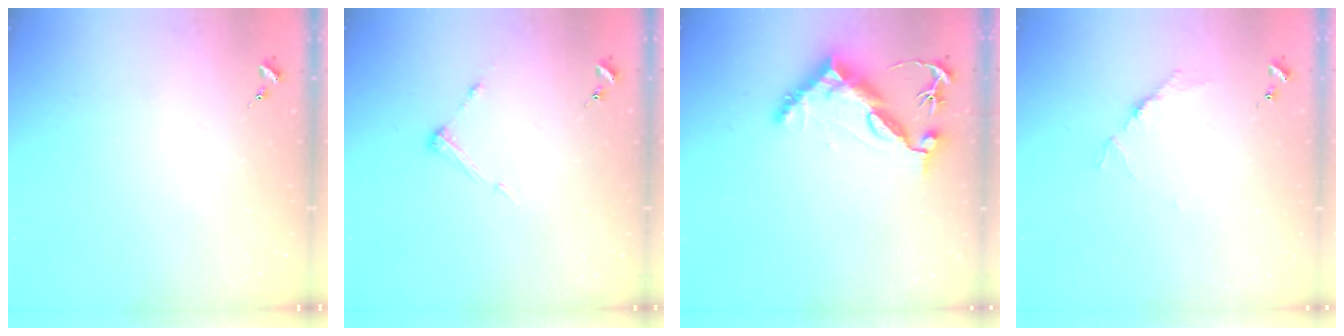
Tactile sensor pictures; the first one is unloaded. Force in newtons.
{"total": 5.6, "press": 5.5, "slide": 0.7}
{"total": 10.5, "press": 10.4, "slide": 1.1}
{"total": 3.9, "press": 3.8, "slide": 0.5}